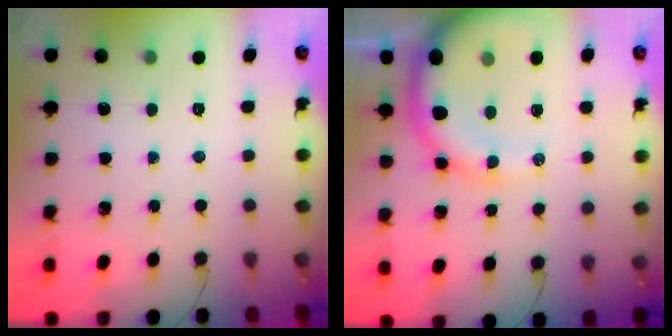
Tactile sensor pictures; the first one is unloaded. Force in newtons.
{"total": 13.3, "press": 13.0, "slide": 2.7}